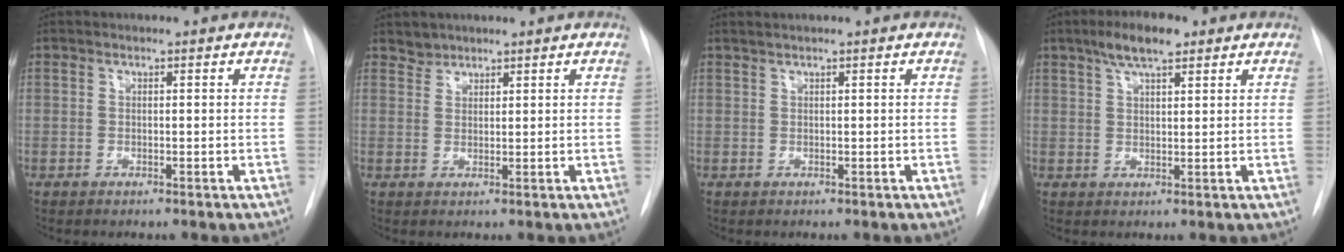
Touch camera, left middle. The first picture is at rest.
{"total": 1.7, "force": [1.5, 0.7, -0.3], "torque": [0.013, 0.002, 0.023]}
{"total": 0.9, "force": [0.7, -0.2, 0.5], "torque": [-0.012, 0.009, 0.019]}
{"total": 5.6, "force": [3.7, 1.6, 3.9], "torque": [-0.076, 0.012, 0.063]}